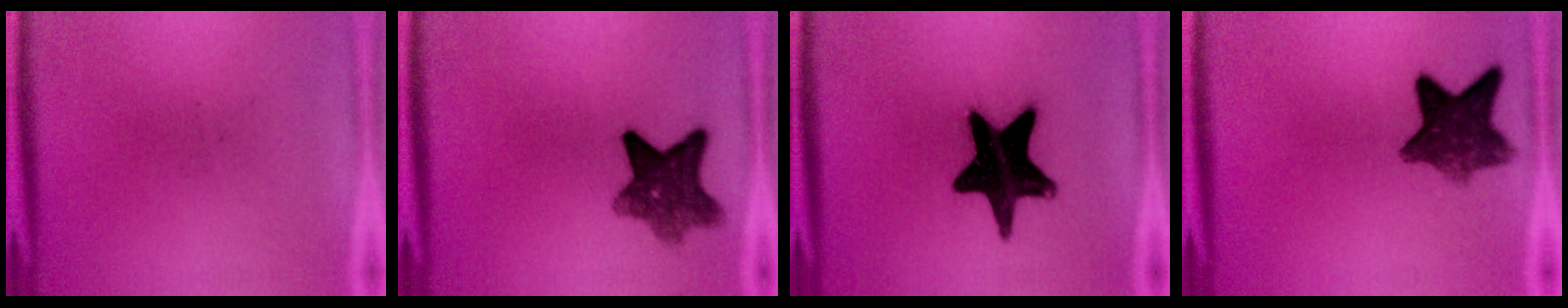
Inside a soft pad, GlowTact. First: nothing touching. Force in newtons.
{"total": 8.3}
{"total": 18.5}
{"total": 9.2}